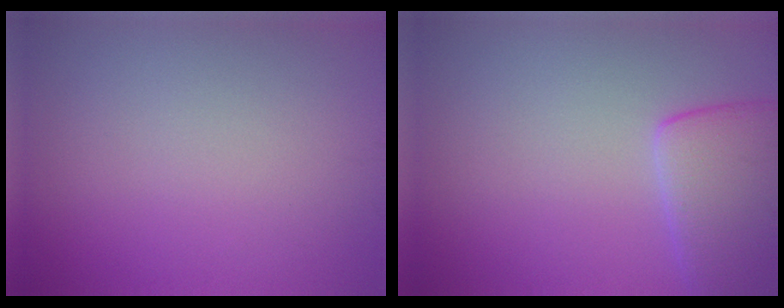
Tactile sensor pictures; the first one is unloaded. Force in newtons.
{"total": 5.2, "press": 5.2, "slide": 0.4}